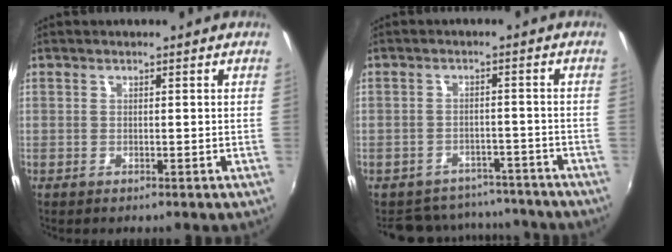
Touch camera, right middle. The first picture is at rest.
{"total": 12.3, "force": [-10.8, 5.3, 2.7], "torque": [-0.071, 0.017, -0.137]}